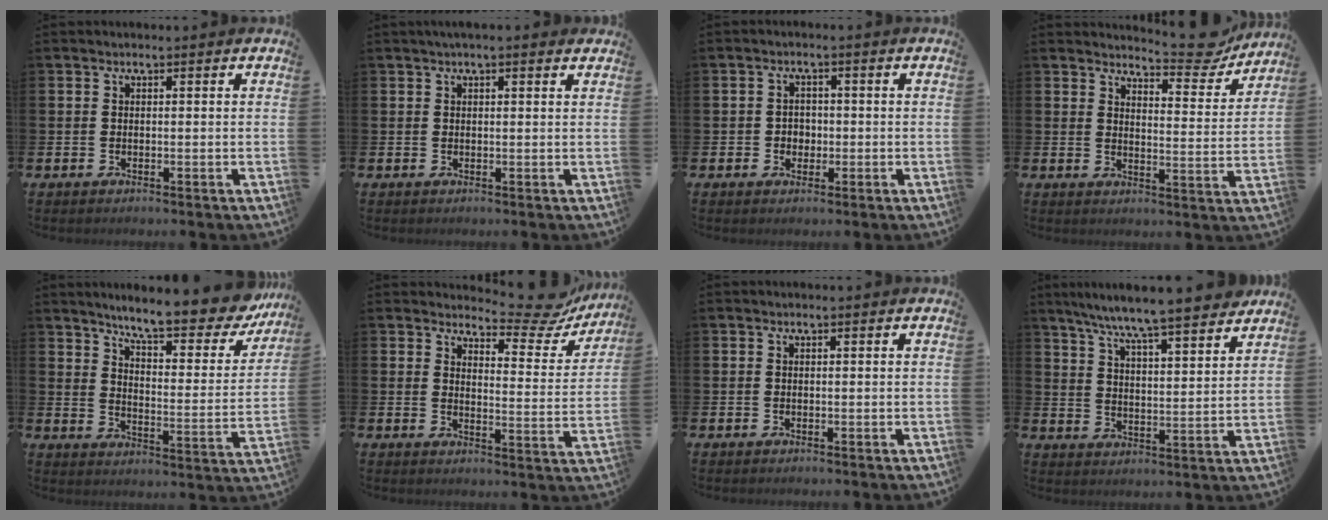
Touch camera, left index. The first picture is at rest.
{"total": 1.4, "force": [1.1, 0.1, 0.8], "torque": [-0.004, -0.001, 0.018]}
{"total": 2.2, "force": [-0.3, 2.1, 0.6], "torque": [-0.005, 0.004, -0.012]}
{"total": 7.0, "force": [6.6, 1.2, 1.8], "torque": [-0.025, -0.045, 0.113]}
{"total": 9.6, "force": [8.6, 1.5, 3.9], "torque": [-0.089, -0.063, 0.141]}
{"total": 7.3, "force": [6.7, 1.8, 2.1], "torque": [-0.029, -0.053, 0.113]}
{"total": 0.0}
{"total": 8.5, "force": [8.0, 0.0, 2.9], "torque": [-0.085, -0.052, 0.141]}